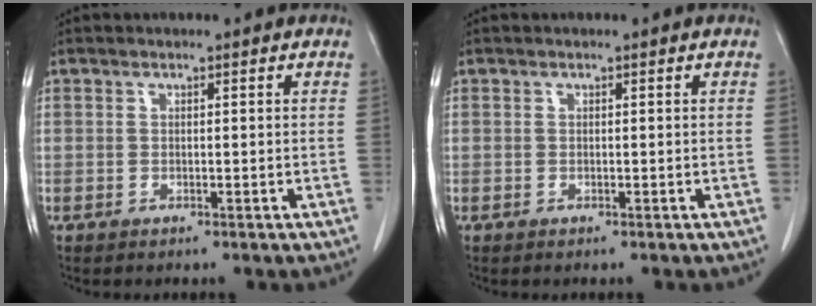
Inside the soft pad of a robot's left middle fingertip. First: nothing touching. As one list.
[{"total": 0.0}]